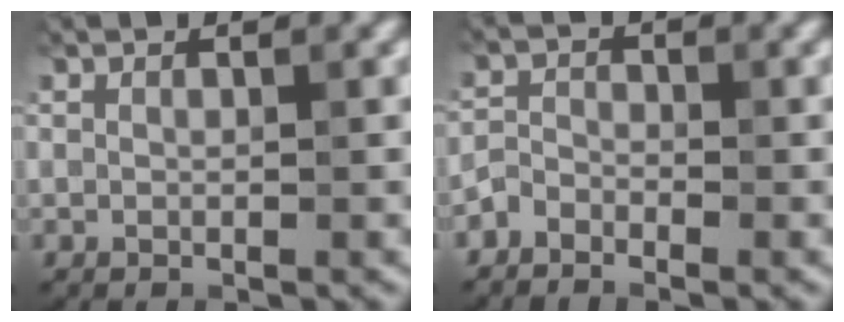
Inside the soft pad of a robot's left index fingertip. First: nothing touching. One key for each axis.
{"total": 3.9, "fx": -3.5, "fy": -0.8, "fz": -1.4, "tx": -0.007, "ty": -0.014, "tz": -0.033}